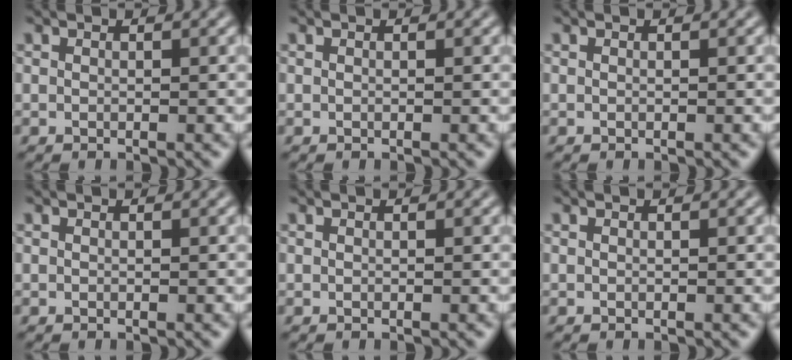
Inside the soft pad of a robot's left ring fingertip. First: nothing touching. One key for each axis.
{"total": 0.0}
{"total": 0.0}
{"total": 0.0}
{"total": 0.0}
{"total": 0.0}